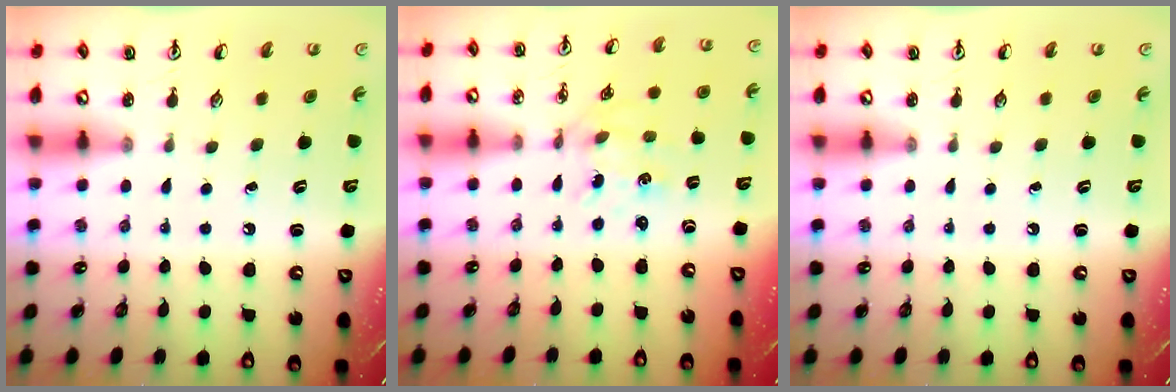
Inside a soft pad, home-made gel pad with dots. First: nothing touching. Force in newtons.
{"total": 1.2, "press": 1.2, "slide": 0.2}
{"total": 0.0}